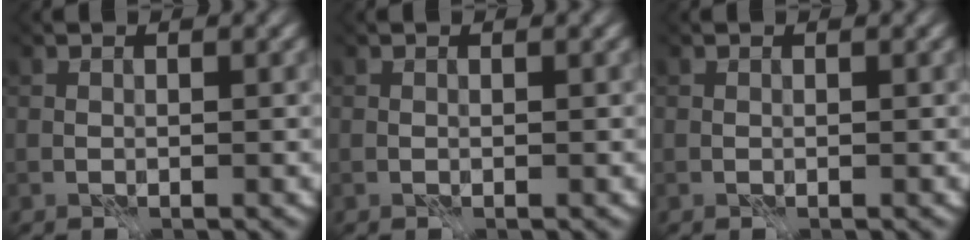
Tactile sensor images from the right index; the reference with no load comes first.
{"total": 0.0}
{"total": 0.0}